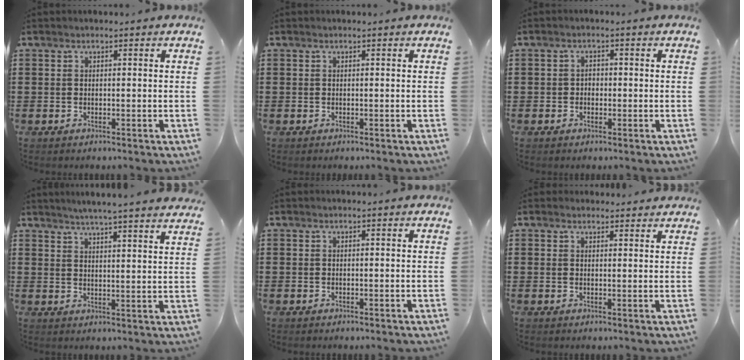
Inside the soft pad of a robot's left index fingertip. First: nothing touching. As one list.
[{"total": 0.0}, {"total": 1.4, "force": [-0.6, 1.1, 0.5], "torque": [-0.014, 0.003, -0.014]}, {"total": 4.2, "force": [4.0, -0.9, 0.9], "torque": [-0.031, -0.022, 0.069]}, {"total": 0.0}, {"total": 1.6, "force": [1.5, 0.5, 0.1], "torque": [-0.005, 0.004, 0.030]}]